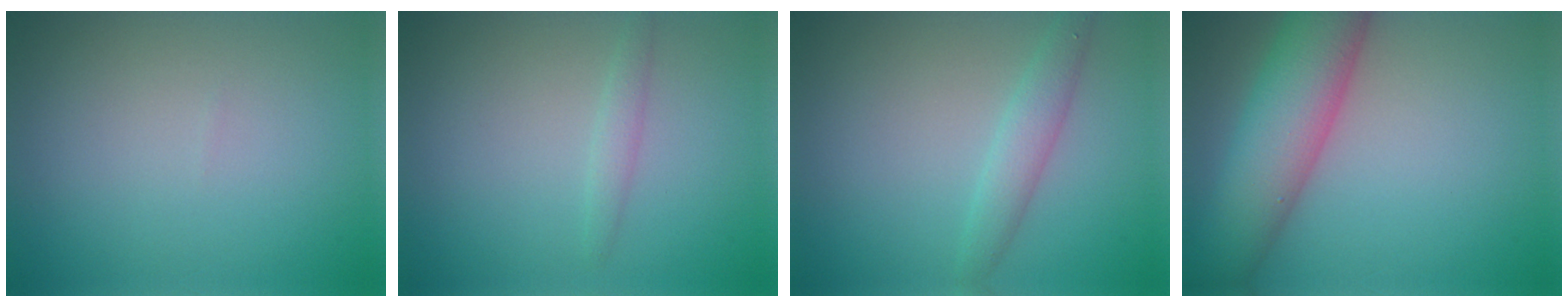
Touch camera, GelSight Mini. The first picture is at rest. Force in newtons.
{"total": 1.2, "press": 1.2, "slide": 0.0}
{"total": 2.3, "press": 2.3, "slide": 0.0}
{"total": 9.0, "press": 9.0, "slide": 0.3}